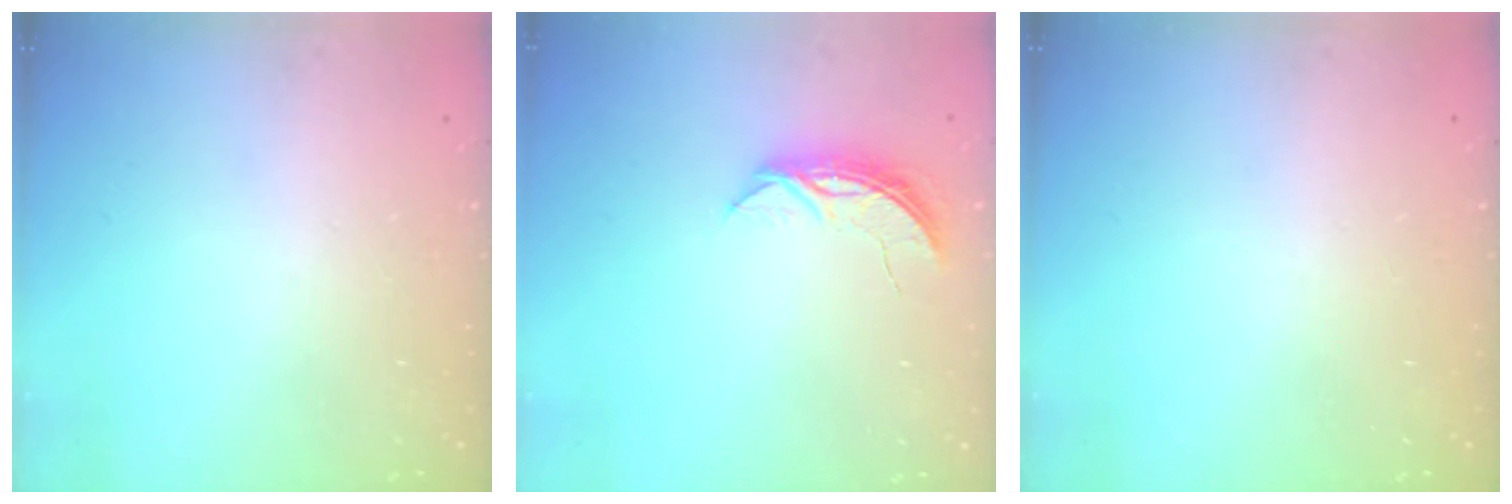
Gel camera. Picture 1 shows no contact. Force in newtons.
{"total": 5.9, "press": 5.8, "slide": 0.5}
{"total": 0.0}